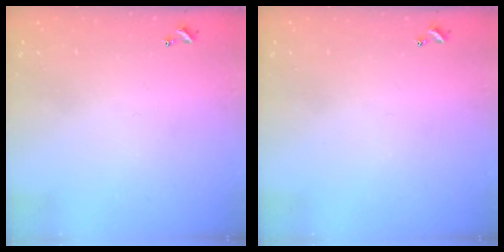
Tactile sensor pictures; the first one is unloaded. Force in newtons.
{"total": 0.0}